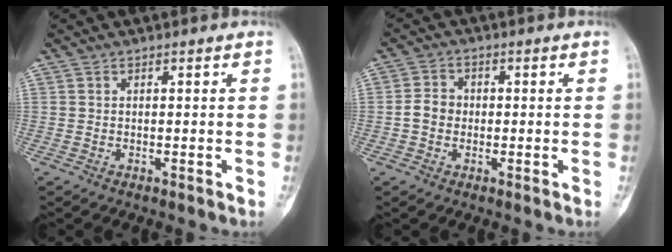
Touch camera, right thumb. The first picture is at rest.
{"total": 3.9, "force": [-0.5, 3.3, 1.9], "torque": [-0.025, 0.013, -0.016]}